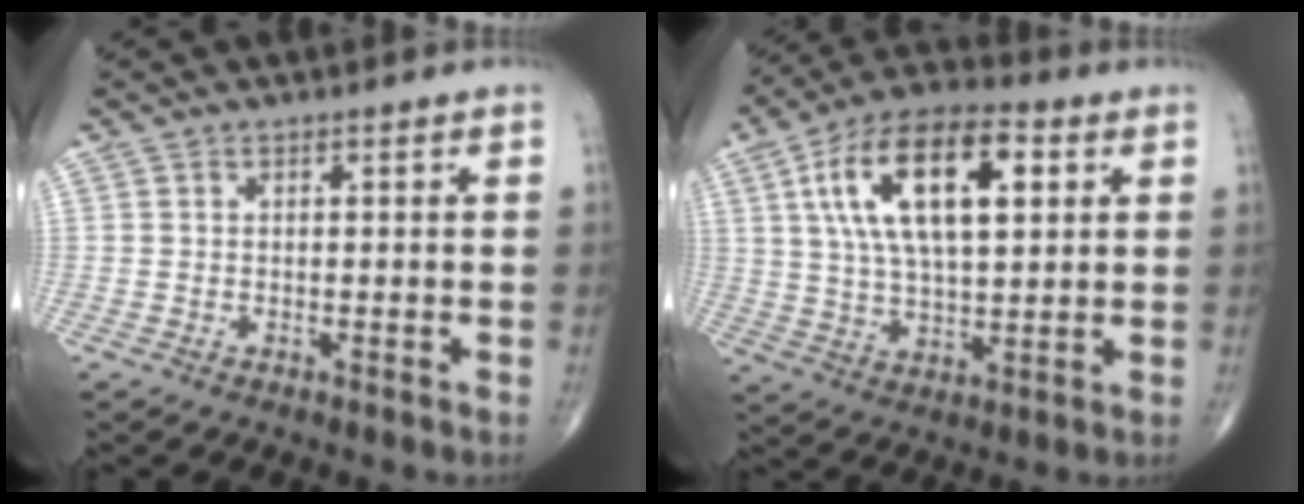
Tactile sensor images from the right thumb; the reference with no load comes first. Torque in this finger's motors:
{"motor_torque": [0.03, 2.22, 1.30, 0.43, 0.42]}